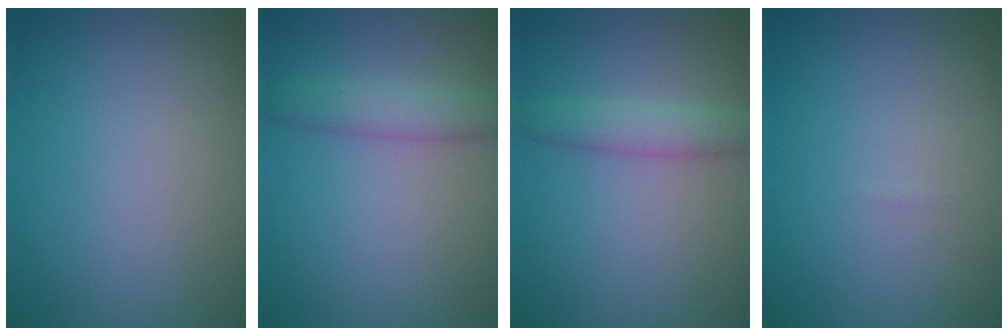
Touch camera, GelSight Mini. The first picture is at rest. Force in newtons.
{"total": 2.9, "press": 2.9, "slide": 0.1}
{"total": 2.5, "press": 2.5, "slide": 0.1}
{"total": 0.0}